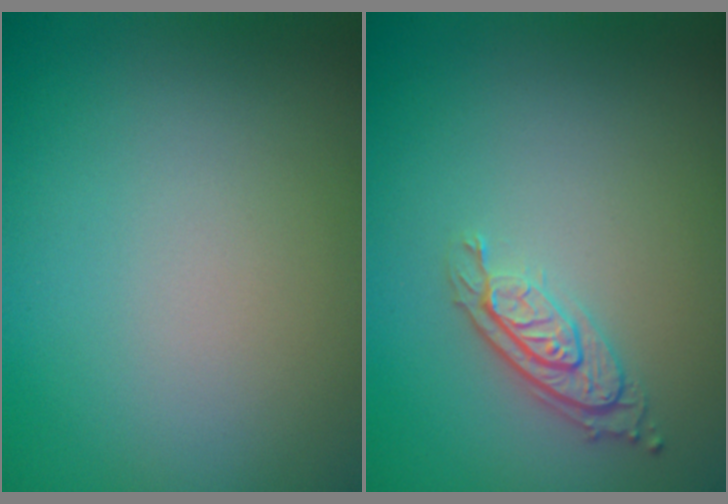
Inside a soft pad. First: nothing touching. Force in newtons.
{"total": 2.9, "press": 2.0, "slide": 2.0}